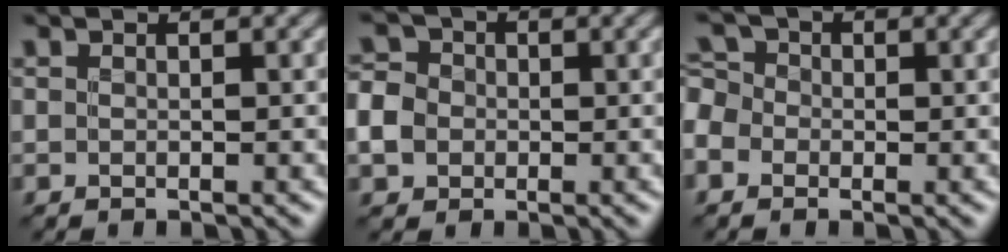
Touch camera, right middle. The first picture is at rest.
{"total": 4.4, "force": [-0.7, 3.8, 2.0], "torque": [-0.045, 0.005, -0.021]}
{"total": 3.6, "force": [-1.0, 3.1, 1.6], "torque": [-0.042, 0.016, -0.031]}